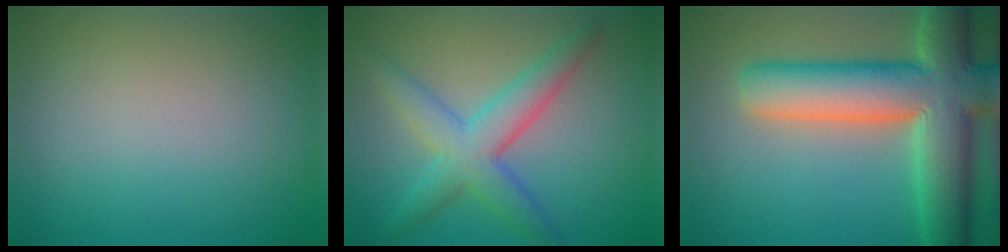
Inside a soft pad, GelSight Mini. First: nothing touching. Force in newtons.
{"total": 5.2, "press": 5.2, "slide": 0.1}
{"total": 11.8, "press": 11.8, "slide": 0.9}